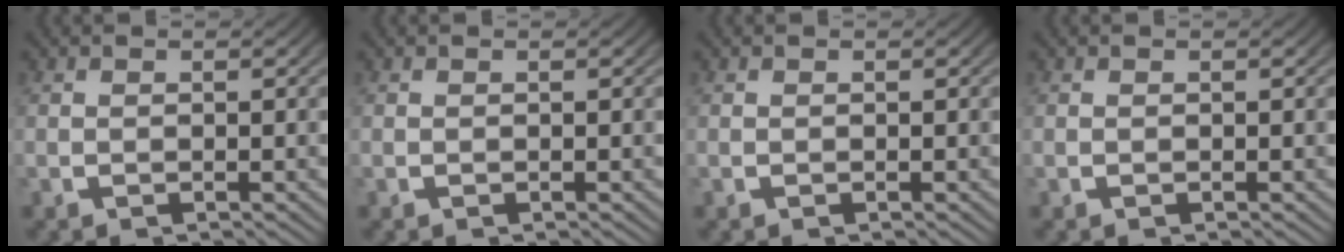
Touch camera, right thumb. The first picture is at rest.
{"total": 0.0}
{"total": 0.0}
{"total": 0.0}